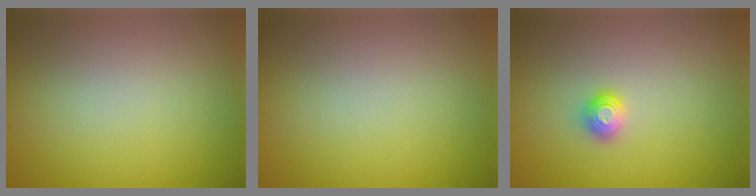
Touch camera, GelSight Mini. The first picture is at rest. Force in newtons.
{"total": 0.0}
{"total": 1.2, "press": 1.2, "slide": 0.2}